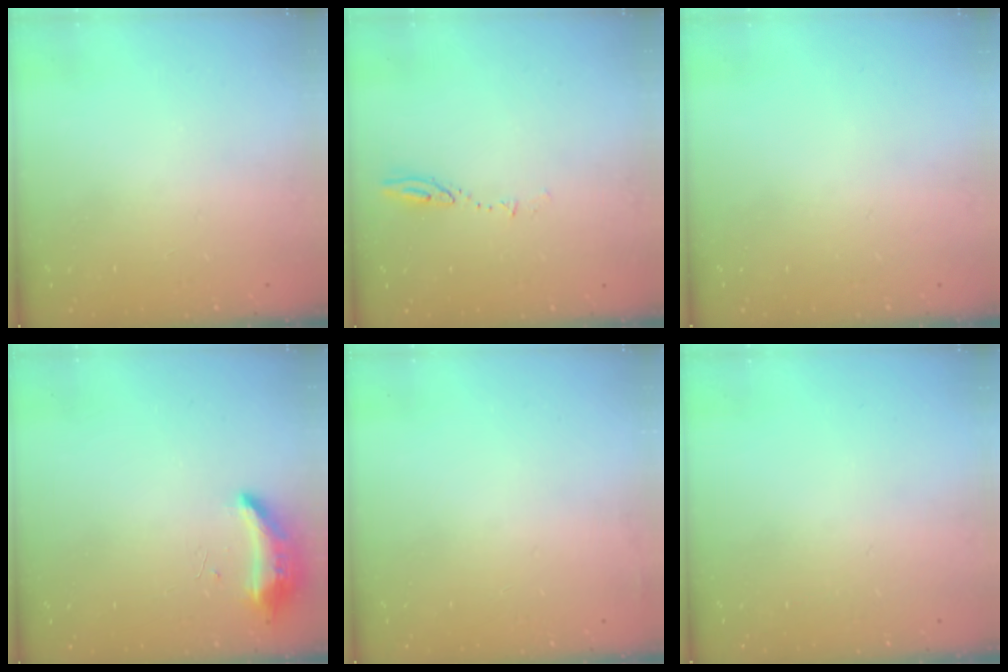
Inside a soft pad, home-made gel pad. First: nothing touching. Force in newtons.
{"total": 4.5, "press": 4.4, "slide": 0.5}
{"total": 0.0}
{"total": 16.8, "press": 10.1, "slide": 13.4}
{"total": 2.9, "press": 2.4, "slide": 1.6}
{"total": 0.0}